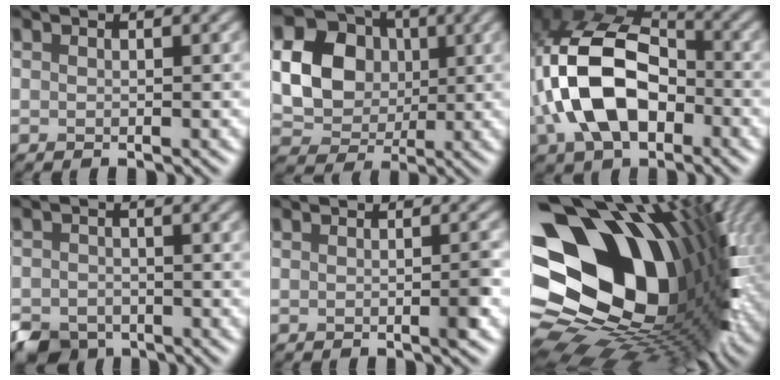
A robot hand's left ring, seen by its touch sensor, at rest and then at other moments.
{"total": 10.7, "force": [0.3, 8.8, 6.2], "torque": [-0.112, 0.017, -0.019]}
{"total": 11.3, "force": [-3.0, 7.0, 8.3], "torque": [-0.174, 0.008, -0.076]}
{"total": 3.0, "force": [-2.1, 2.2, 0.5], "torque": [-0.013, -0.008, -0.044]}
{"total": 1.2, "force": [-0.7, 0.1, 1.0], "torque": [-0.015, -0.005, -0.016]}
{"total": 19.0, "force": [0.3, 13.6, 13.3], "torque": [-0.213, -0.016, 0.015]}